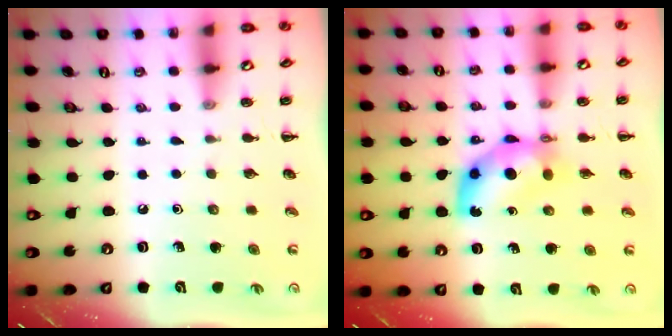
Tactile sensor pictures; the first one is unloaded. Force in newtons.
{"total": 8.0, "press": 7.9, "slide": 1.2}